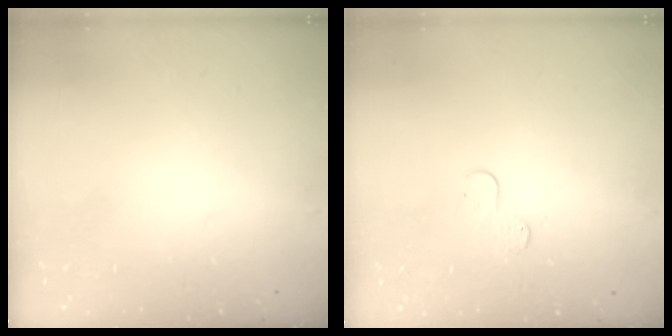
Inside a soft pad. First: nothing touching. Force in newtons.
{"total": 3.9, "press": 3.9, "slide": 0.4}